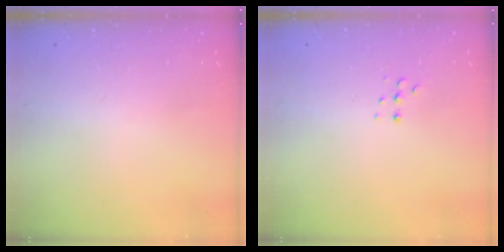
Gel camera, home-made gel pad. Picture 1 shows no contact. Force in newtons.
{"total": 3.8, "press": 3.7, "slide": 0.9}